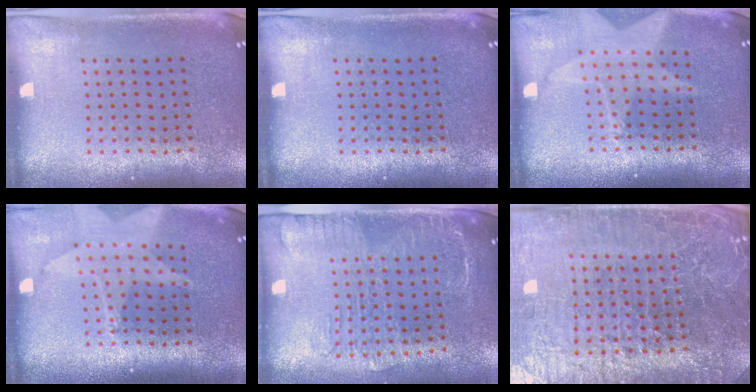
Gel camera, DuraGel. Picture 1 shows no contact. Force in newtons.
{"total": 0.0}
{"total": 1.8, "press": 1.5, "slide": 1.0}
{"total": 1.8, "press": 1.5, "slide": 1.0}
{"total": 1.9, "press": 1.6, "slide": 1.0}
{"total": 5.9, "press": 5.4, "slide": 2.3}